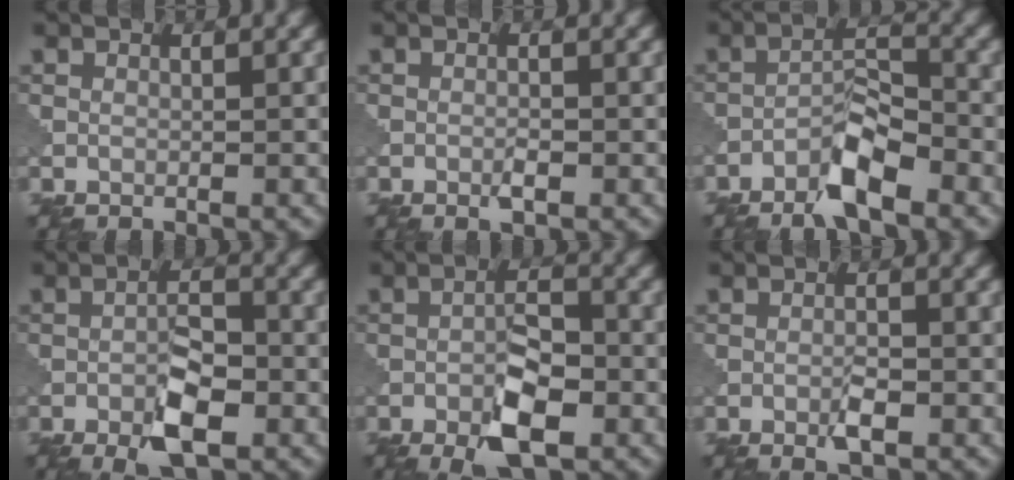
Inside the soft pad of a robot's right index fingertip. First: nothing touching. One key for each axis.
{"total": 1.1, "fx": -0.5, "fy": 0.2, "fz": 1.0, "tx": -0.018, "ty": 0.000, "tz": -0.010}
{"total": 4.4, "fx": -2.9, "fy": 1.1, "fz": 3.1, "tx": -0.050, "ty": 0.009, "tz": -0.060}
{"total": 4.8, "fx": -2.3, "fy": 1.6, "fz": 3.9, "tx": -0.065, "ty": 0.002, "tz": -0.041}
{"total": 5.5, "fx": -2.6, "fy": 1.9, "fz": 4.5, "tx": -0.074, "ty": 0.004, "tz": -0.047}
{"total": 1.9, "fx": -0.9, "fy": 0.5, "fz": 1.6, "tx": -0.029, "ty": 0.003, "tz": -0.018}